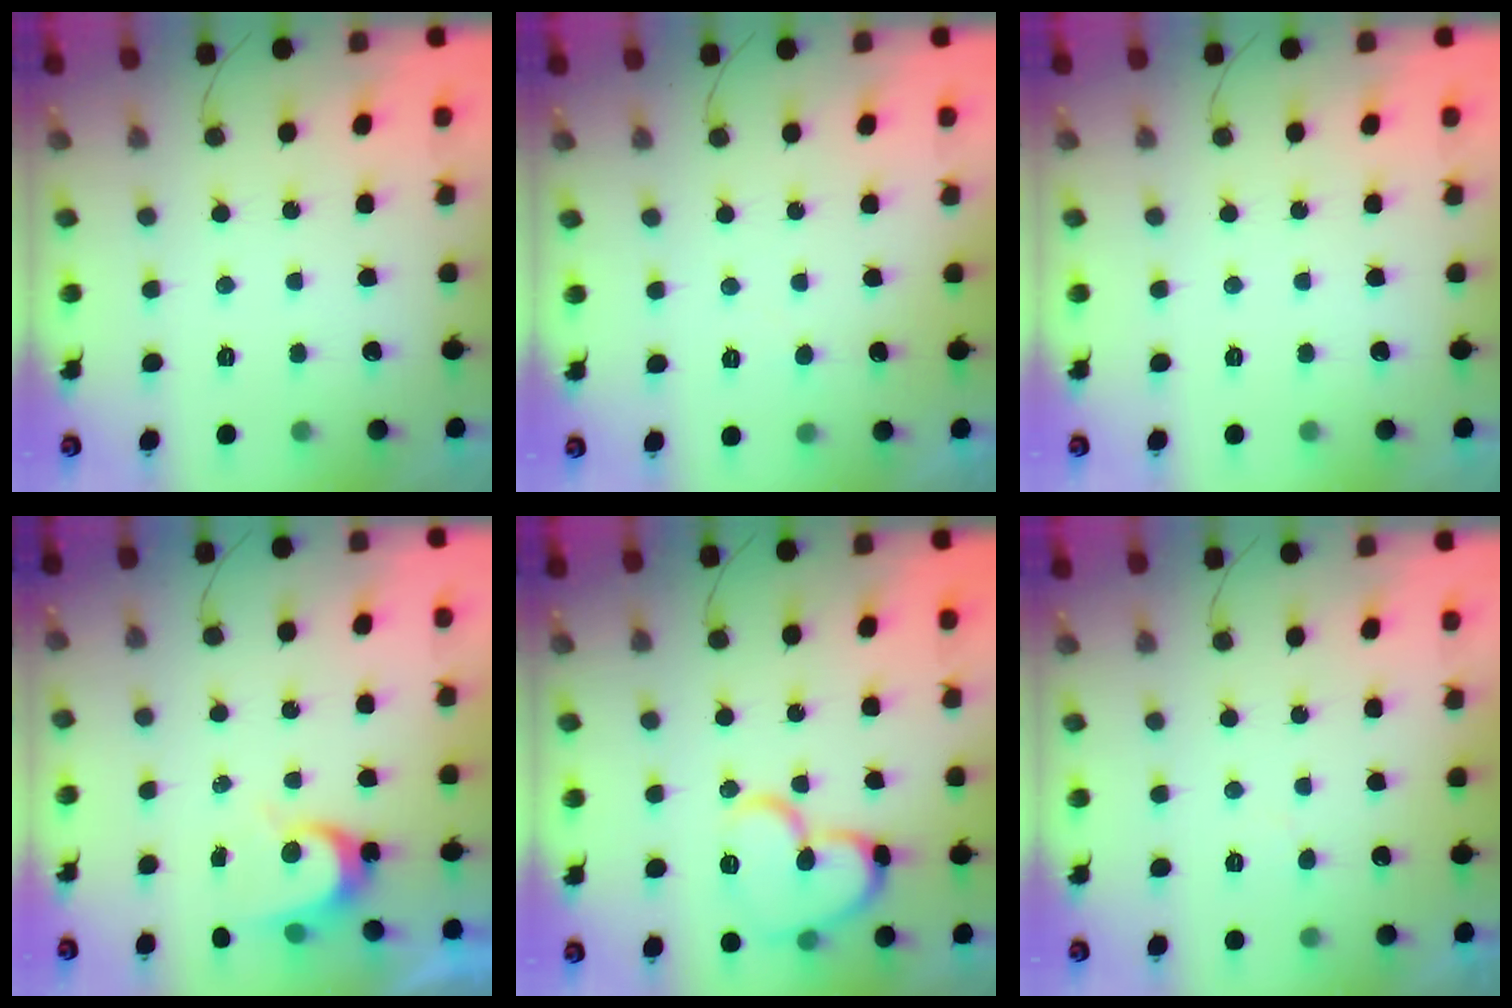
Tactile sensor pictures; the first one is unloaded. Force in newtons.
{"total": 2.6, "press": 2.6, "slide": 0.3}
{"total": 0.0}
{"total": 5.5, "press": 5.5, "slide": 0.3}
{"total": 15.4, "press": 15.3, "slide": 1.4}
{"total": 3.2, "press": 3.2, "slide": 0.3}